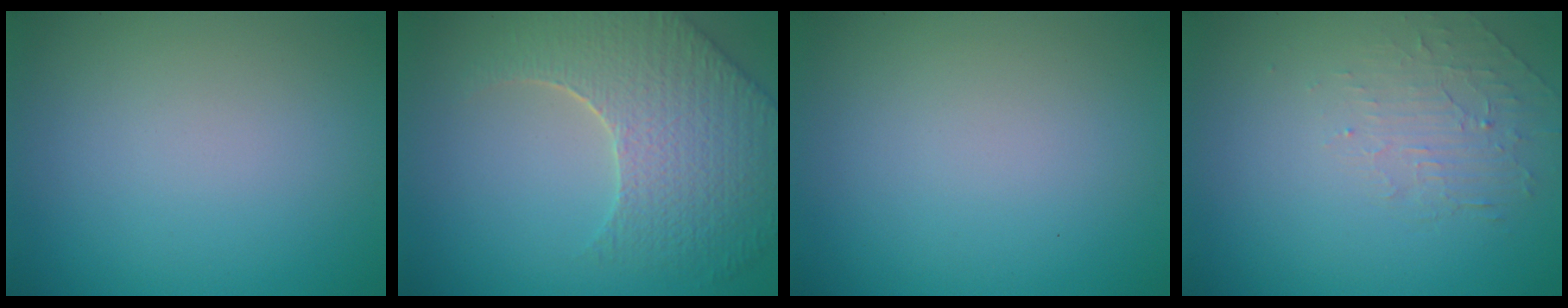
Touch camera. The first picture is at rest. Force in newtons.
{"total": 7.1, "press": 5.6, "slide": 4.4}
{"total": 0.0}
{"total": 1.9, "press": 0.6, "slide": 1.8}